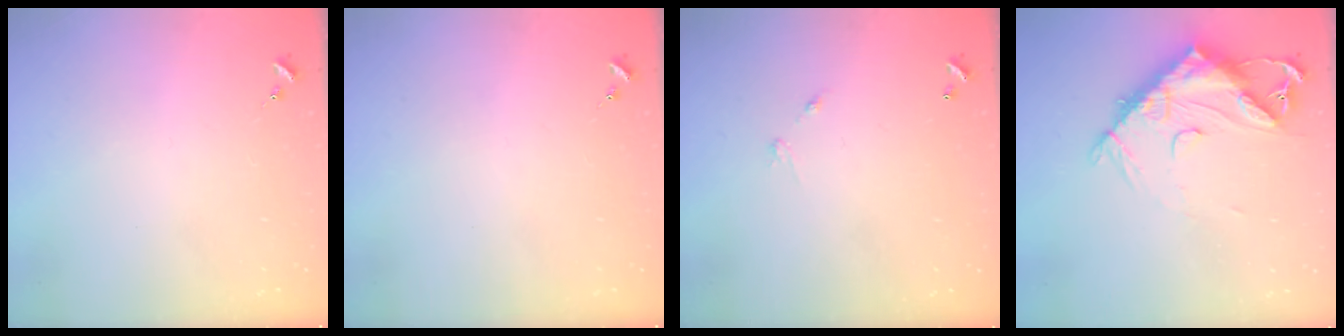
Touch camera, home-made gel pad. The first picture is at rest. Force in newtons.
{"total": 0.0}
{"total": 4.5, "press": 4.5, "slide": 0.3}
{"total": 14.3, "press": 14.2, "slide": 1.3}